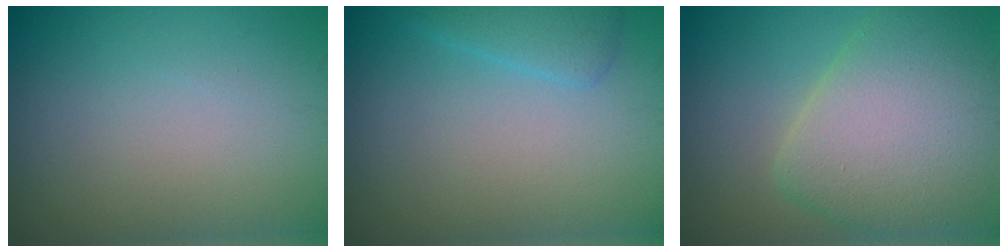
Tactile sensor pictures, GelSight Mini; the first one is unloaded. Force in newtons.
{"total": 2.2, "press": 2.1, "slide": 0.2}
{"total": 6.9, "press": 6.9, "slide": 0.5}